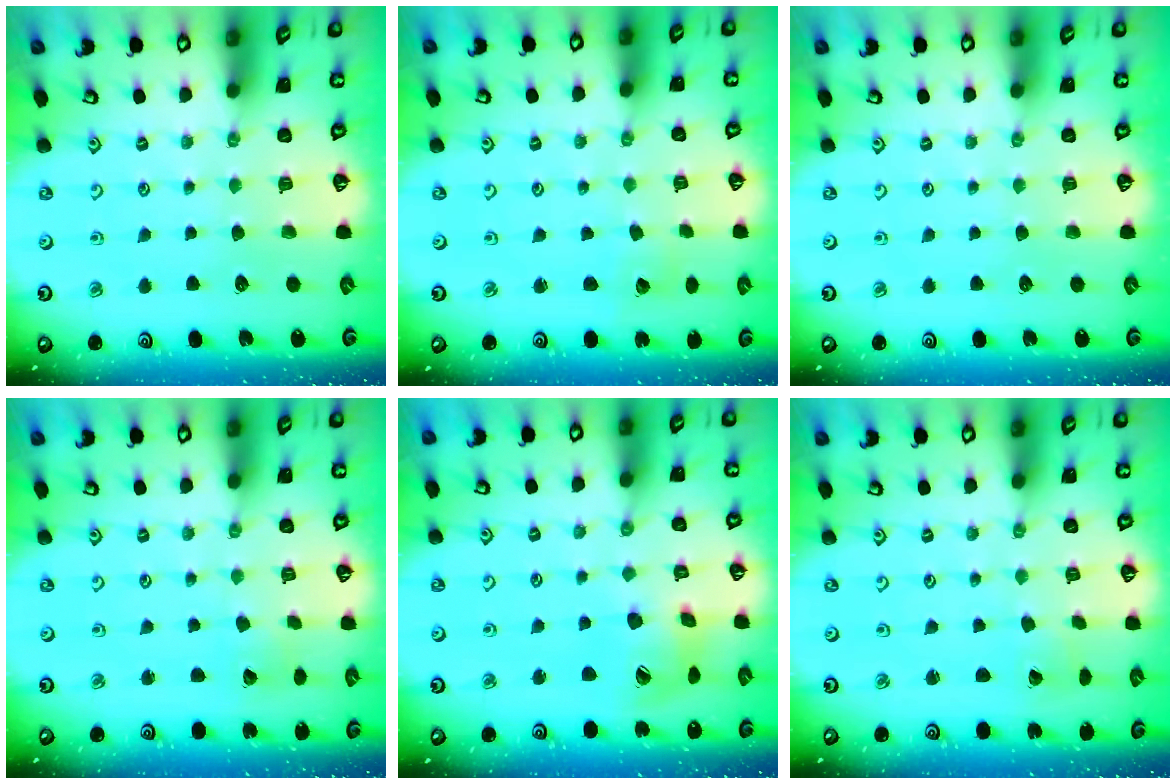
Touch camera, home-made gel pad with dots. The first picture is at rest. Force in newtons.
{"total": 3.0, "press": 3.0, "slide": 0.3}
{"total": 0.0}
{"total": 2.9, "press": 2.9, "slide": 0.3}
{"total": 11.8, "press": 11.7, "slide": 1.4}
{"total": 1.4, "press": 1.4, "slide": 0.1}